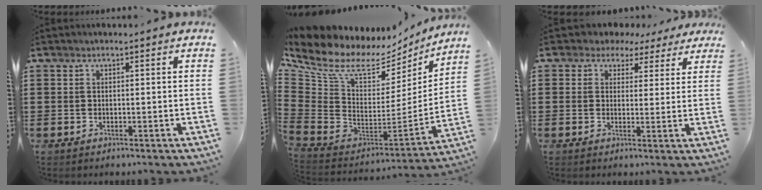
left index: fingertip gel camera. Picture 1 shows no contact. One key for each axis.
{"total": 10.2, "fx": 7.4, "fy": 4.6, "fz": 5.5, "tx": -0.159, "ty": -0.065, "tz": 0.124}
{"total": 3.3, "fx": 2.1, "fy": 2.5, "fz": 0.6, "tx": -0.027, "ty": 0.004, "tz": 0.036}